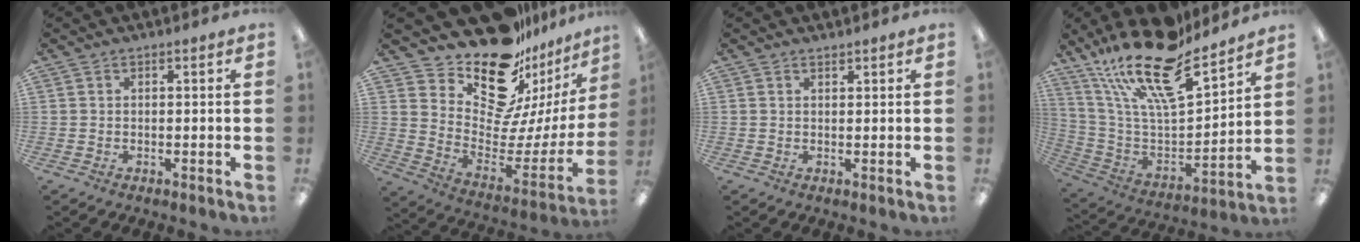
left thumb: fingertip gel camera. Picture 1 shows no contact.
{"total": 20.7, "force": [16.7, 8.9, 8.4], "torque": [-0.132, -0.152, 0.298]}
{"total": 1.0, "force": [1.0, 0.2, 0.1], "torque": [-0.003, -0.002, 0.020]}
{"total": 22.1, "force": [16.6, 6.5, 13.0], "torque": [-0.234, -0.112, 0.286]}